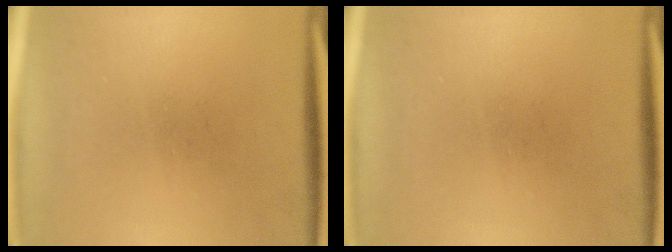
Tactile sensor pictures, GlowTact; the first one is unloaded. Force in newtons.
{"total": 0.0}